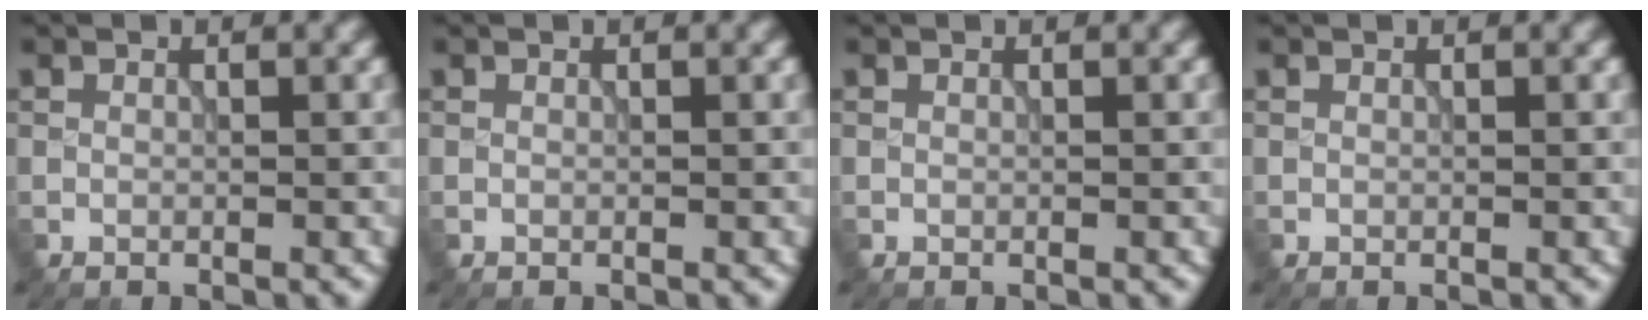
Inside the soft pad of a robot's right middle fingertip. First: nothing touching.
{"total": 0.0}
{"total": 0.0}
{"total": 0.0}